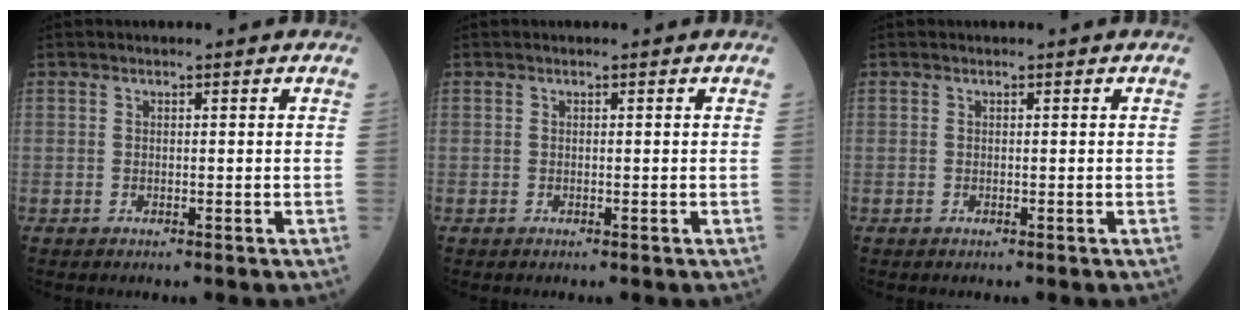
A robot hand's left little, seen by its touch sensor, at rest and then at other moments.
{"total": 0.0}
{"total": 0.0}